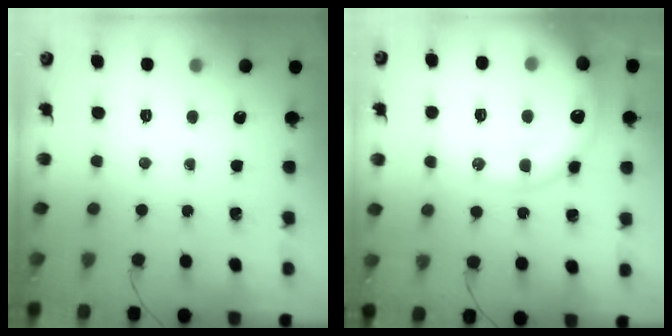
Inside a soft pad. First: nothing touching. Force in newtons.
{"total": 18.8, "press": 18.5, "slide": 3.7}